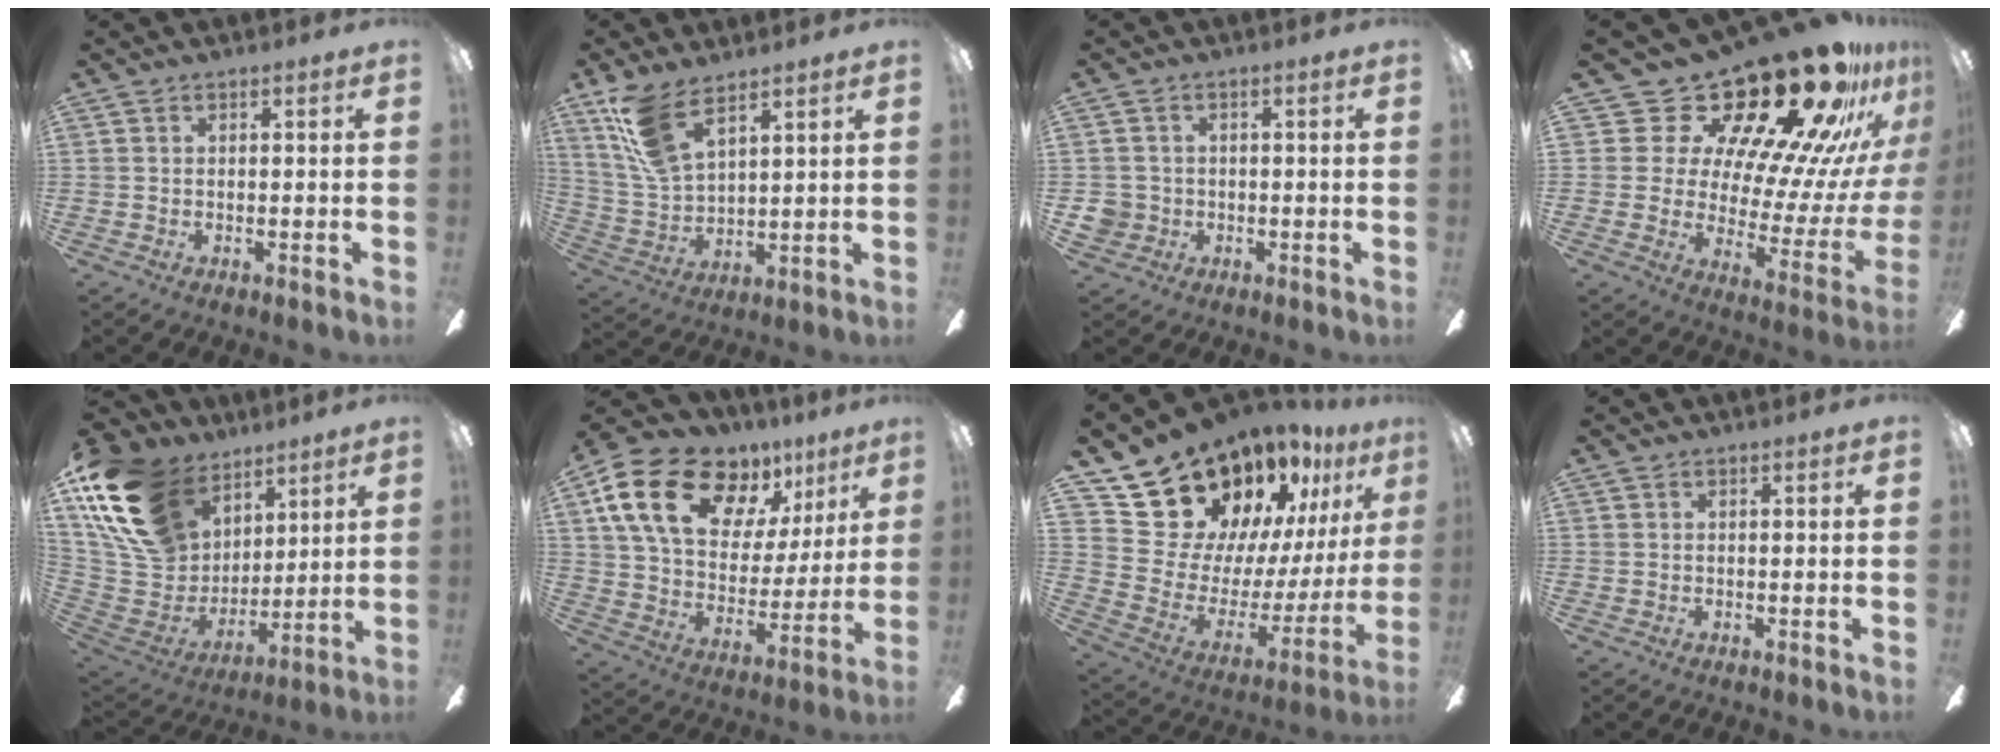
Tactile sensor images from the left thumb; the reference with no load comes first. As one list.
[{"total": 12.5, "force": [8.7, 5.0, 7.5], "torque": [-0.174, -0.023, 0.166]}, {"total": 4.1, "force": [-0.6, 3.9, 0.8], "torque": [-0.019, 0.006, -0.012]}, {"total": 28.7, "force": [21.9, 11.6, 14.5], "torque": [-0.194, -0.185, 0.388]}, {"total": 22.5, "force": [12.0, 15.4, 11.2], "torque": [-0.266, -0.050, 0.231]}, {"total": 21.5, "force": [12.5, 12.3, 12.5], "torque": [-0.213, -0.061, 0.230]}, {"total": 21.0, "force": [18.1, 9.7, 4.4], "torque": [-0.089, -0.145, 0.349]}, {"total": 0.0}]